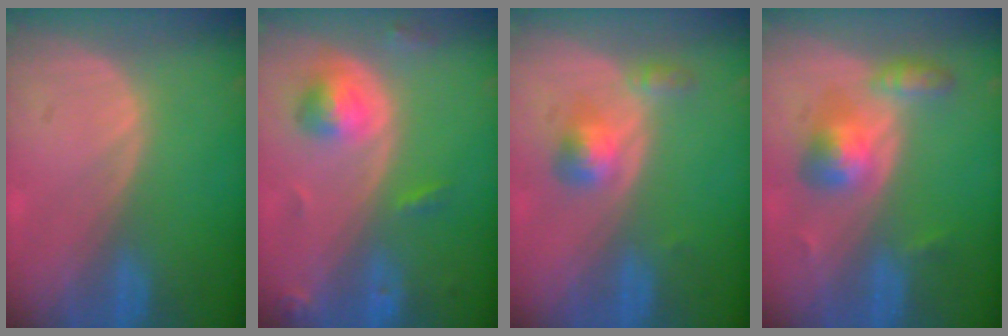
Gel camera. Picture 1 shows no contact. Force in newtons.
{"total": 5.2, "press": 4.9, "slide": 1.8}
{"total": 3.9, "press": 3.7, "slide": 1.4}
{"total": 5.6, "press": 5.3, "slide": 1.6}